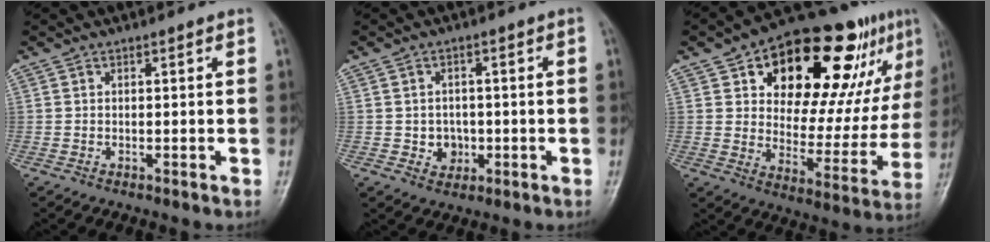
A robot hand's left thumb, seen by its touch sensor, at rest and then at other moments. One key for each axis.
{"total": 4.0, "fx": -0.8, "fy": 3.6, "fz": 1.6, "tx": -0.001, "ty": 0.006, "tz": -0.008}
{"total": 26.8, "fx": 12.8, "fy": 12.9, "fz": 19.6, "tx": -0.232, "ty": -0.008, "tz": 0.197}